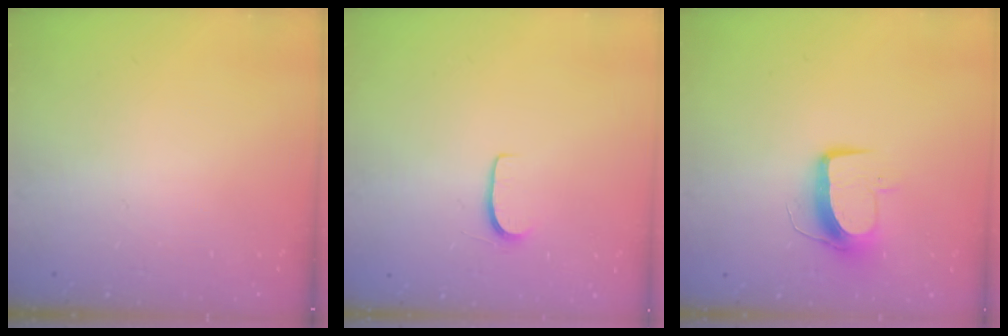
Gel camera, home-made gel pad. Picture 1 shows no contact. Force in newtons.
{"total": 5.8, "press": 5.8, "slide": 0.4}
{"total": 9.8, "press": 9.7, "slide": 1.0}